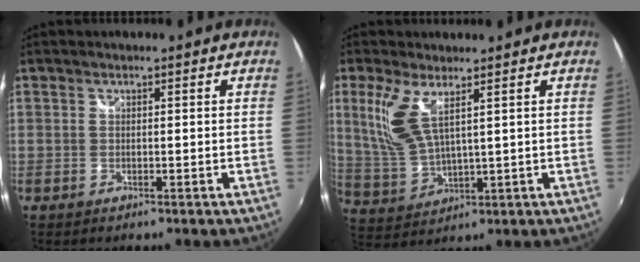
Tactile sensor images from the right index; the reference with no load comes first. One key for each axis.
{"total": 8.6, "fx": 4.1, "fy": 2.8, "fz": 7.1, "tx": -0.159, "ty": -0.005, "tz": 0.094}